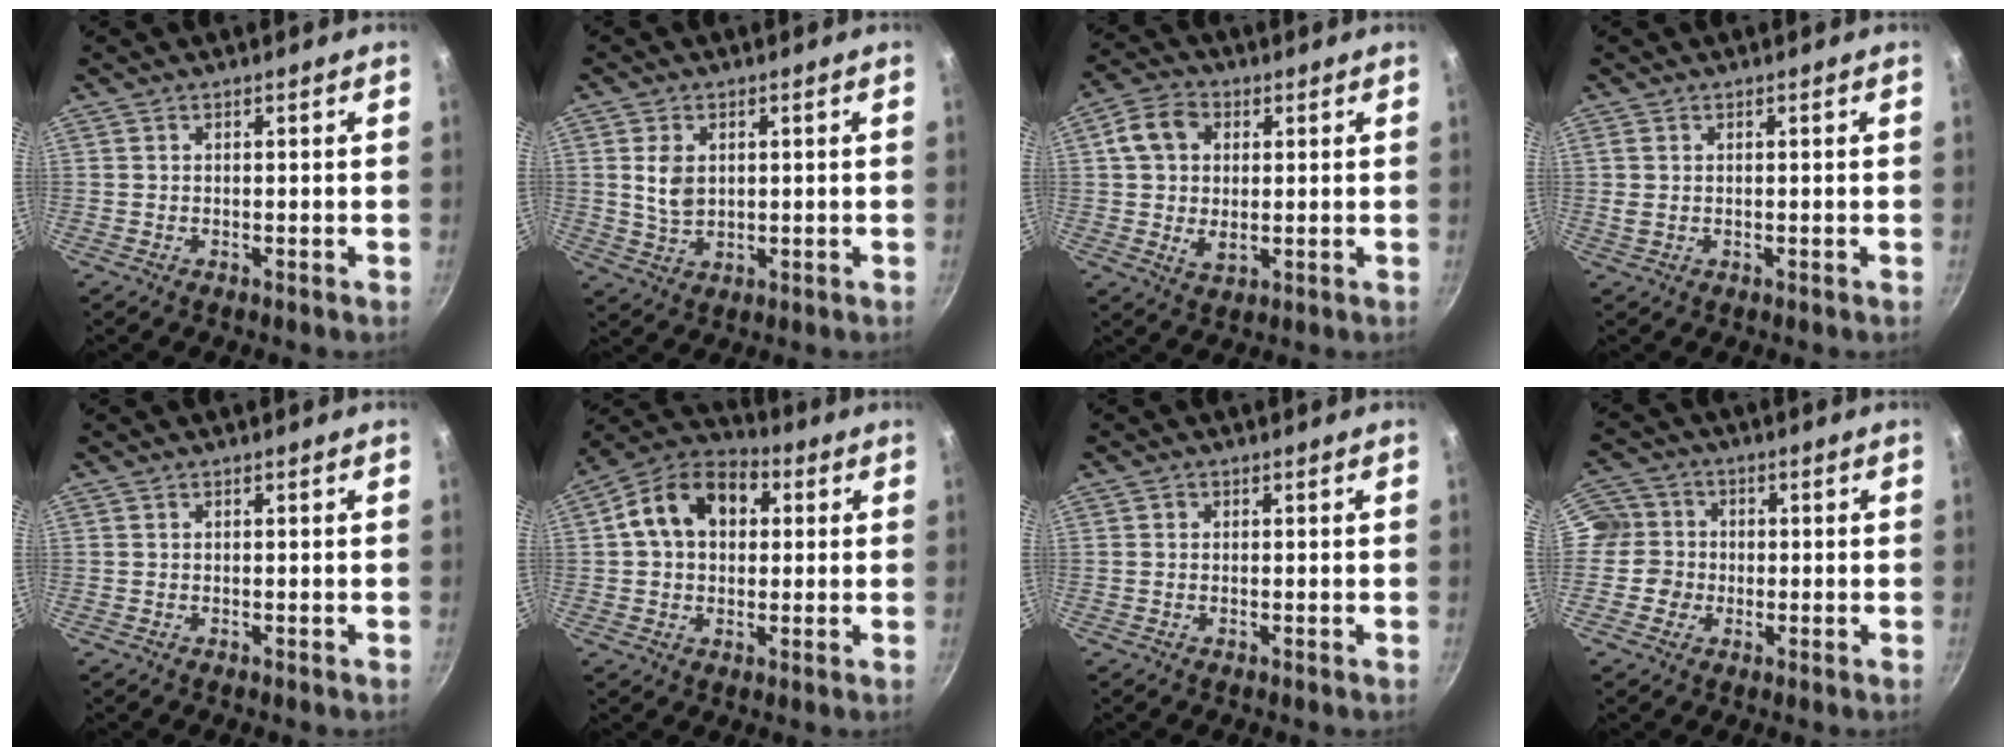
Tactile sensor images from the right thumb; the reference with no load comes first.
{"total": 4.9, "force": [1.0, 3.5, 3.3], "torque": [-0.048, -0.008, 0.027]}
{"total": 9.3, "force": [1.8, 6.6, 6.2], "torque": [-0.099, 0.001, 0.030]}
{"total": 1.5, "force": [0.2, 1.0, 1.1], "torque": [-0.036, 0.004, 0.010]}
{"total": 0.0}
{"total": 13.8, "force": [2.7, 9.9, 9.2], "torque": [-0.134, 0.022, 0.032]}
{"total": 0.6, "force": [0.1, 0.6, 0.2], "torque": [0.001, 0.002, 0.002]}
{"total": 8.6, "force": [-0.7, 8.4, 1.5], "torque": [-0.011, 0.023, -0.016]}